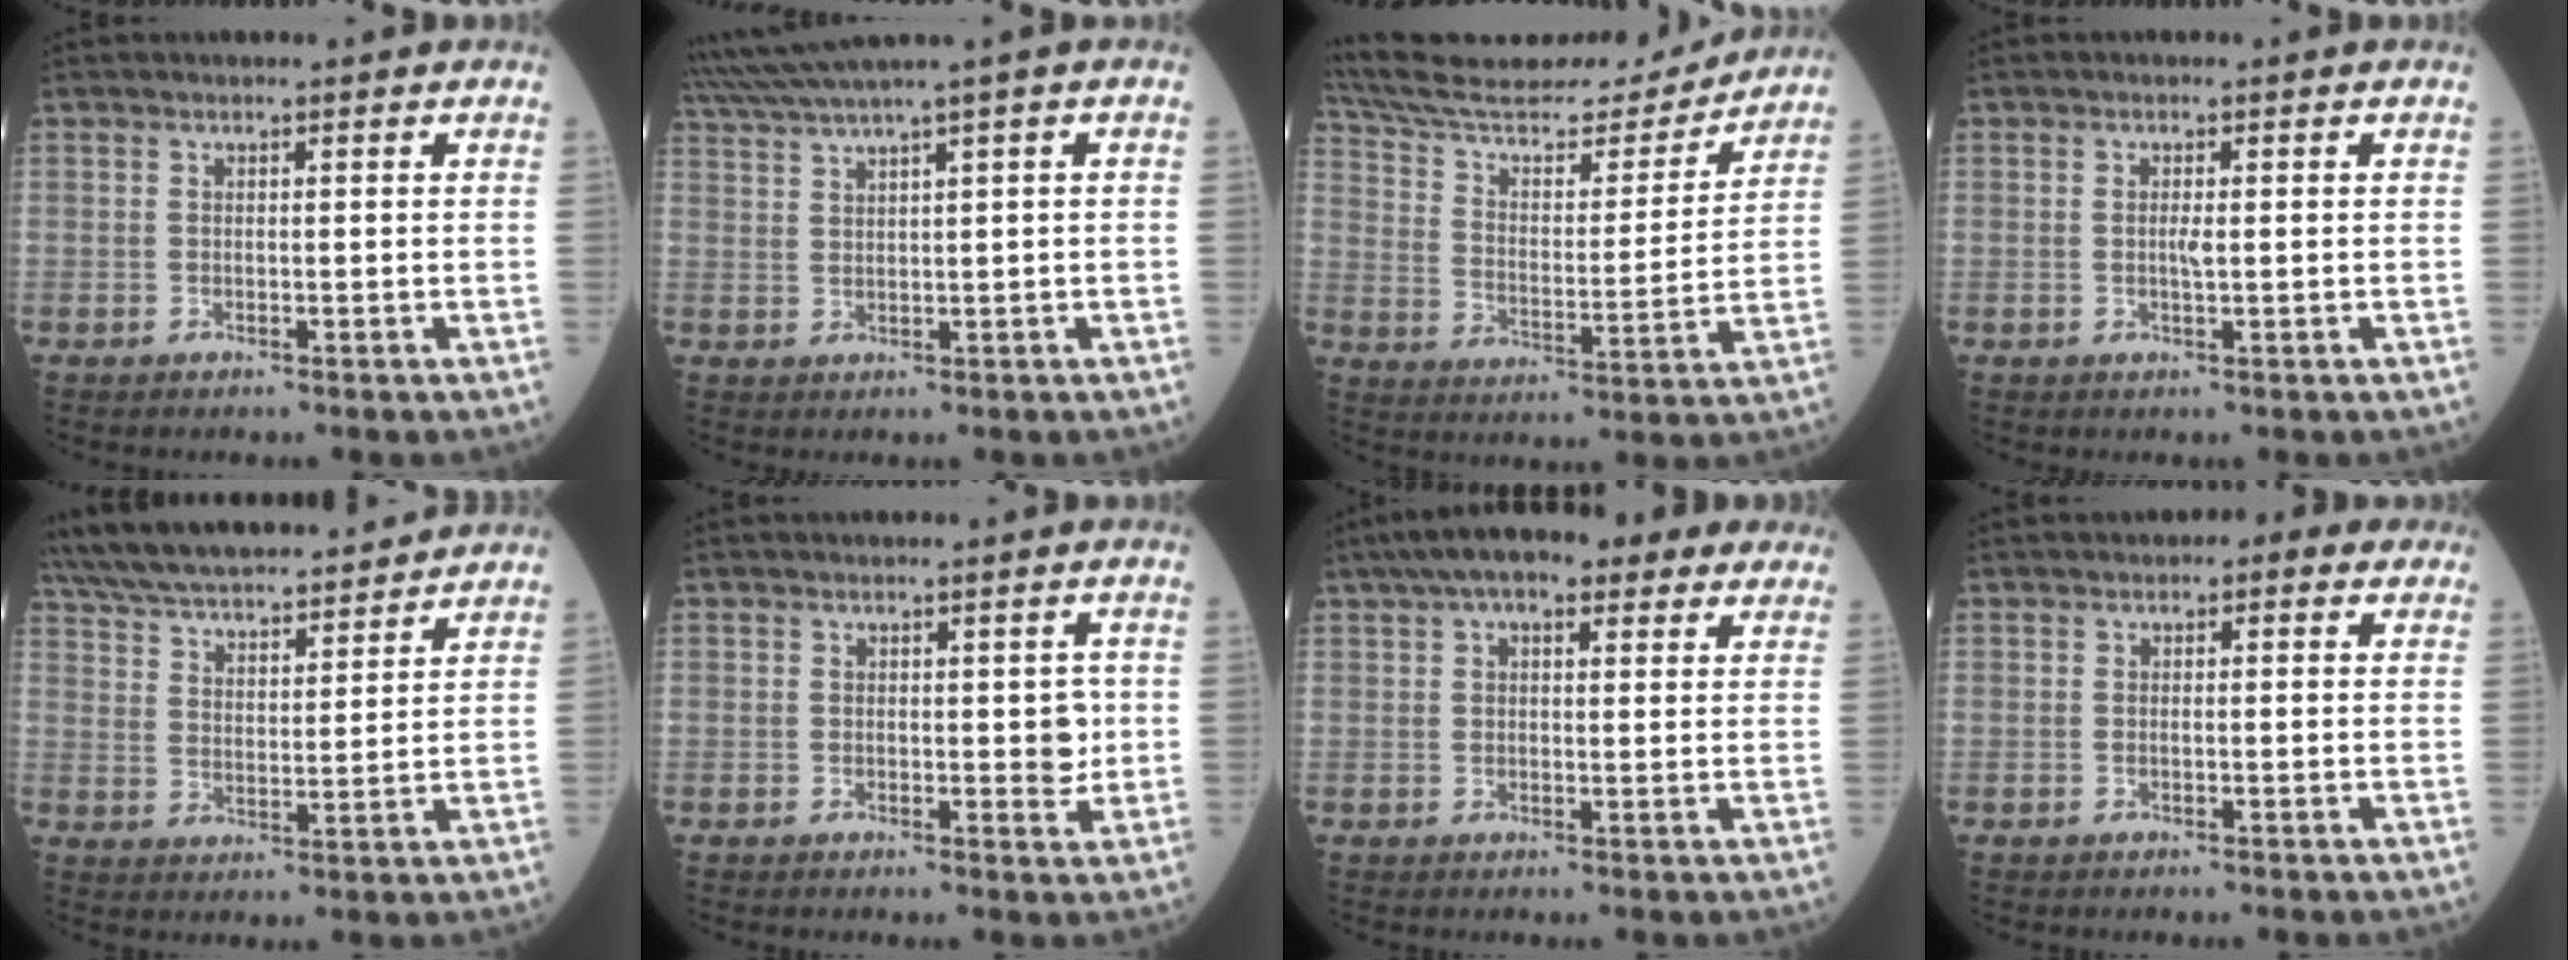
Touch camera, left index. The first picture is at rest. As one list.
[{"total": 5.2, "force": [4.1, -1.8, 2.6], "torque": [-0.065, 0.013, 0.092]}, {"total": 22.3, "force": [20.9, 3.1, 7.1], "torque": [-0.131, -0.011, 0.324]}, {"total": 1.4, "force": [0.0, 0.2, 1.4], "torque": [-0.031, 0.001, 0.004]}, {"total": 21.5, "force": [19.5, 3.7, 8.4], "torque": [-0.159, 0.040, 0.305]}, {"total": 2.6, "force": [0.3, 1.5, 2.1], "torque": [-0.018, -0.003, 0.006]}, {"total": 13.3, "force": [9.3, 4.9, 8.2], "torque": [-0.124, 0.059, 0.137]}, {"total": 2.1, "force": [0.7, 1.2, 1.6], "torque": [-0.024, 0.018, 0.006]}]